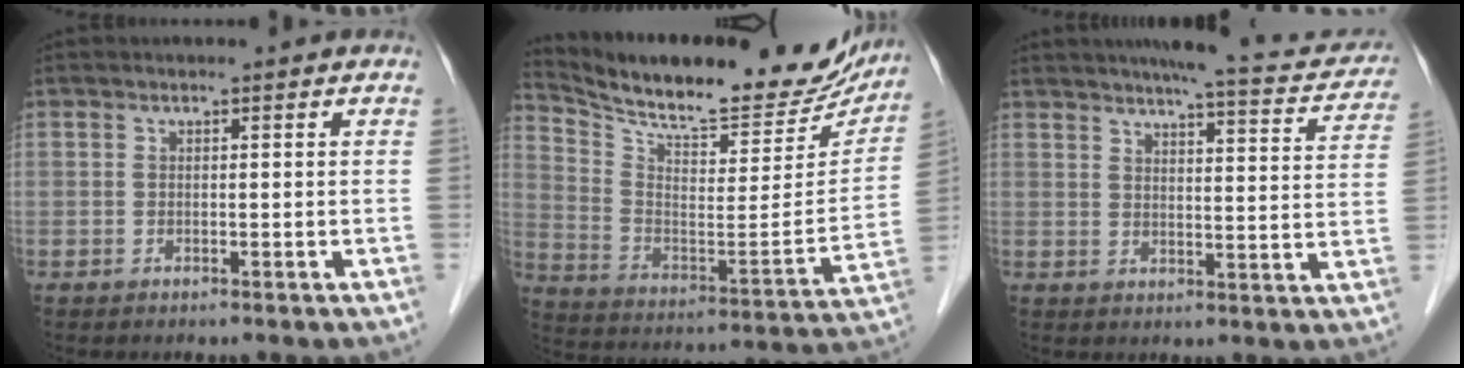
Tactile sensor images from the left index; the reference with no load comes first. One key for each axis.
{"total": 25.9, "fx": 23.2, "fy": 5.8, "fz": 10.0, "tx": -0.164, "ty": -0.047, "tz": 0.327}
{"total": 13.9, "fx": 12.4, "fy": 2.1, "fz": 5.8, "tx": -0.062, "ty": -0.011, "tz": 0.135}